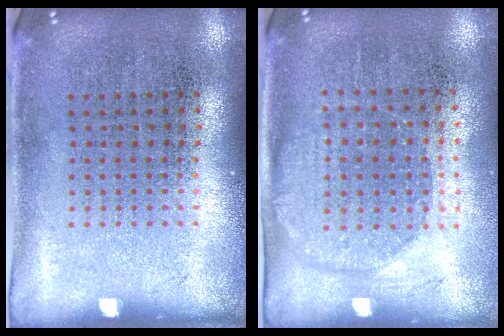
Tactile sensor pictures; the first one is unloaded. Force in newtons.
{"total": 1.5, "press": 1.3, "slide": 0.7}